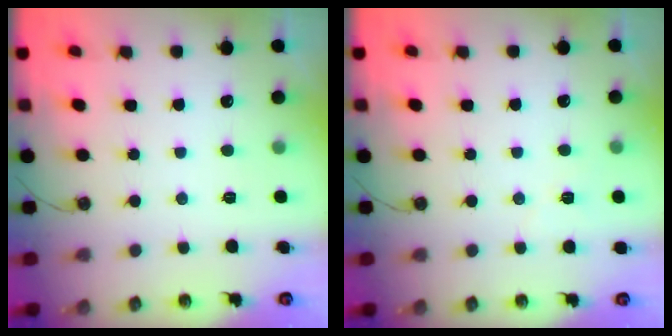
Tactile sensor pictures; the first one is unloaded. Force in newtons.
{"total": 2.9, "press": 2.7, "slide": 0.9}